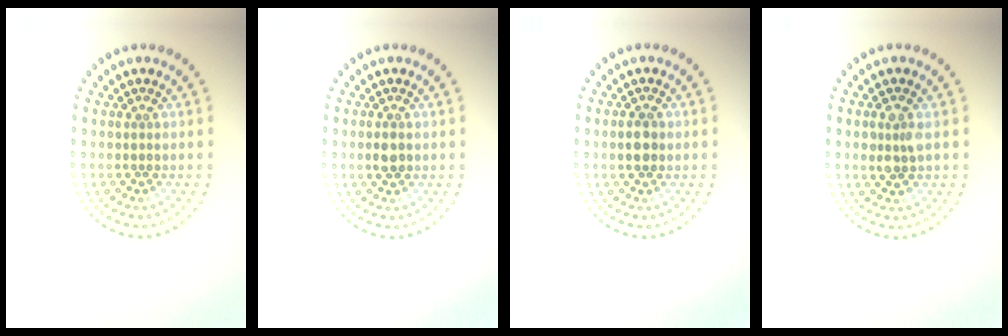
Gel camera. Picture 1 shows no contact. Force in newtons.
{"total": 1.4, "press": 1.4, "slide": 0.1}
{"total": 1.7, "press": 1.7, "slide": 0.1}
{"total": 2.1, "press": 2.0, "slide": 0.2}